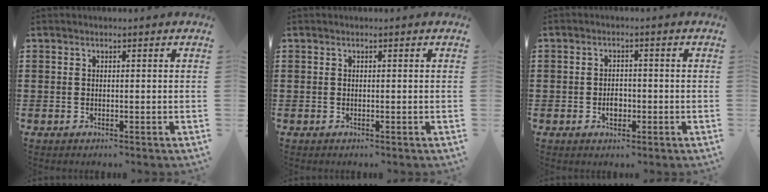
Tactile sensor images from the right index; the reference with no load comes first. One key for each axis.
{"total": 0.0}
{"total": 2.4, "fx": -0.7, "fy": 1.6, "fz": 1.7, "tx": -0.025, "ty": -0.002, "tz": -0.014}